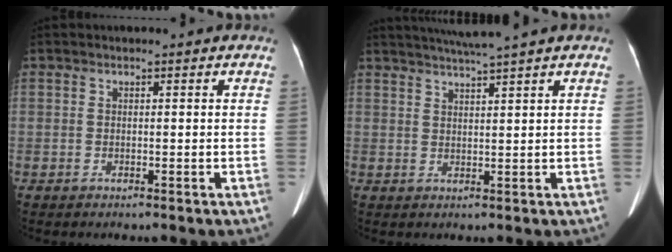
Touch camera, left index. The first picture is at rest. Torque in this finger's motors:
{"motor_torque": [0.57, -1.20, -0.01, 0.06]}